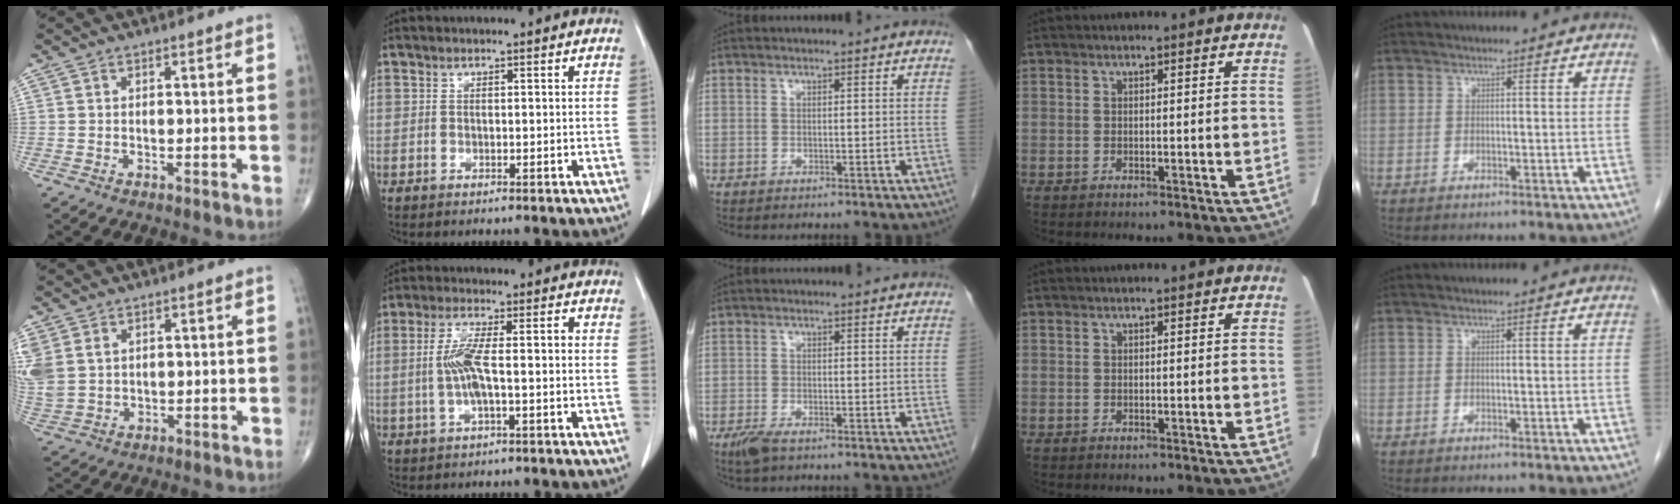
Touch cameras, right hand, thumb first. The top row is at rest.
{"thumb": {"total": 8.1, "force": [2.7, 5.8, 4.9], "torque": [-0.134, 0.001, 0.069]}, "index": {"total": 6.8, "force": [-0.6, 1.4, 6.6], "torque": [-0.141, 0.016, -0.012]}, "middle": {"total": 4.3, "force": [-3.3, 1.2, 2.5], "torque": [-0.044, -0.008, -0.048]}}